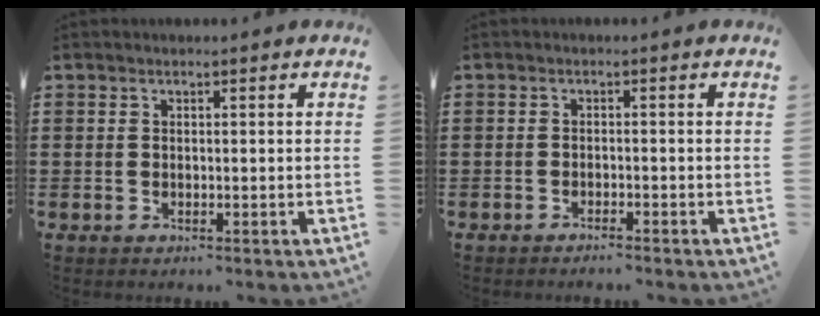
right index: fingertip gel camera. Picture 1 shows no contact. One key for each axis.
{"total": 1.2, "fx": -1.2, "fy": -0.2, "fz": 0.3, "tx": -0.009, "ty": -0.003, "tz": -0.022}